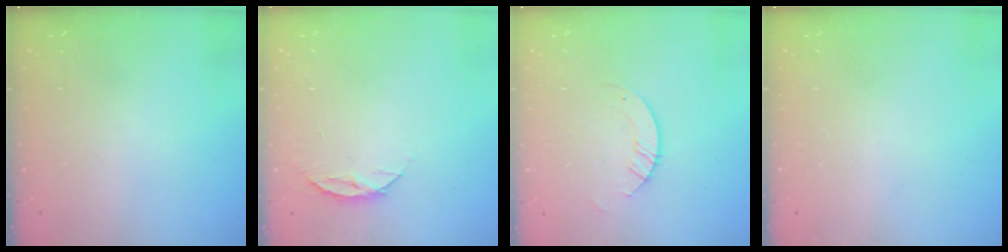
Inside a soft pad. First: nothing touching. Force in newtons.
{"total": 4.4, "press": 4.3, "slide": 0.5}
{"total": 2.9, "press": 2.9, "slide": 0.3}
{"total": 0.0}